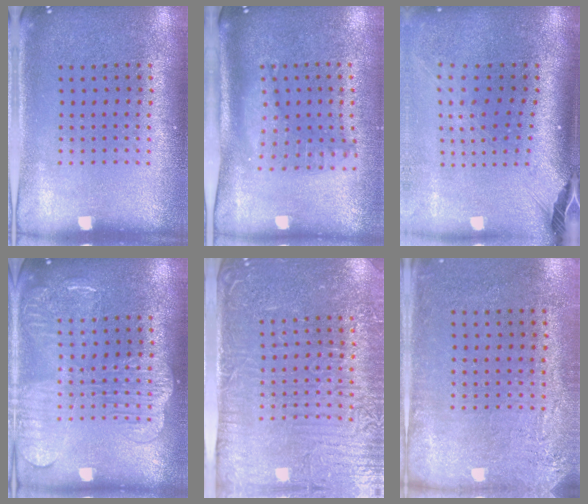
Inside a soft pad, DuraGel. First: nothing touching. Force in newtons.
{"total": 1.4, "press": 1.3, "slide": 0.4}
{"total": 2.6, "press": 1.8, "slide": 1.8}
{"total": 3.9, "press": 3.9, "slide": 0.6}
{"total": 5.1, "press": 4.6, "slide": 2.2}
{"total": 2.8, "press": 2.3, "slide": 1.5}